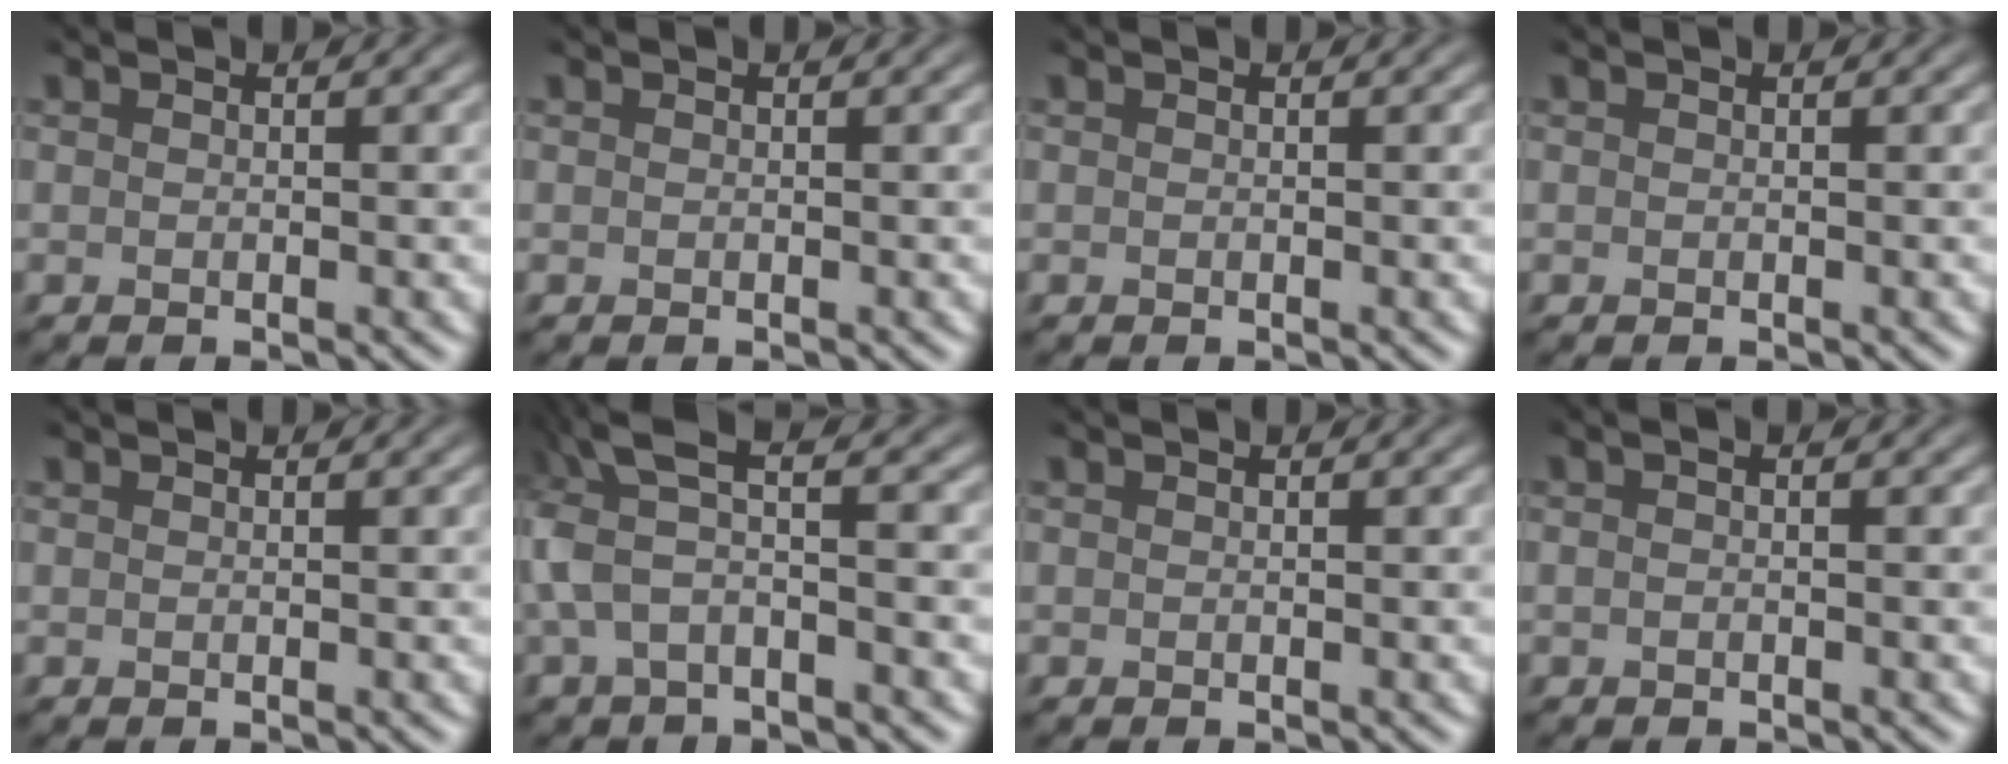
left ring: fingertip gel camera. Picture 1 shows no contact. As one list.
[{"total": 0.0}, {"total": 0.0}, {"total": 0.0}, {"total": 0.0}, {"total": 4.7, "force": [1.4, 1.5, 4.2], "torque": [-0.094, 0.012, 0.021]}, {"total": 0.0}, {"total": 0.9, "force": [0.0, 0.3, 0.9], "torque": [-0.017, -0.004, -0.006]}]